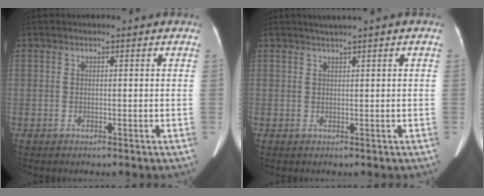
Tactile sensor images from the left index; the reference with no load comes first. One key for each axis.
{"total": 1.1, "fx": 0.8, "fy": 0.0, "fz": 0.7, "tx": -0.011, "ty": 0.013, "tz": 0.018}